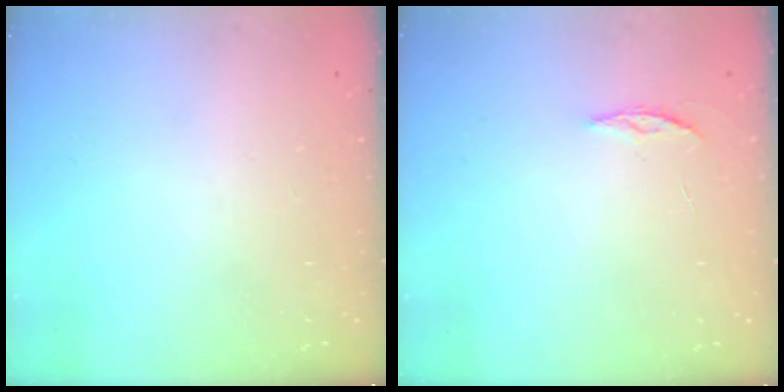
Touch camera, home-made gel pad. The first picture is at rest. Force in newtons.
{"total": 3.5, "press": 3.5, "slide": 0.4}